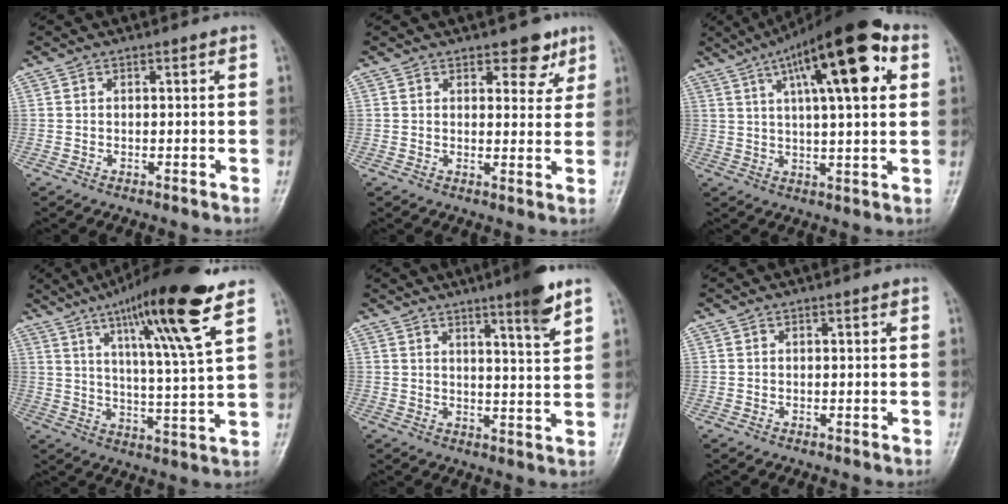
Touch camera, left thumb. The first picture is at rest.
{"total": 5.4, "force": [3.5, 2.9, 2.9], "torque": [-0.006, -0.018, 0.044]}
{"total": 20.3, "force": [7.8, 6.0, 17.8], "torque": [-0.257, 0.007, 0.113]}
{"total": 18.2, "force": [10.7, 1.5, 14.7], "torque": [-0.227, -0.048, 0.168]}
{"total": 7.9, "force": [5.1, 0.3, 6.0], "torque": [-0.083, -0.032, 0.072]}
{"total": 0.0}